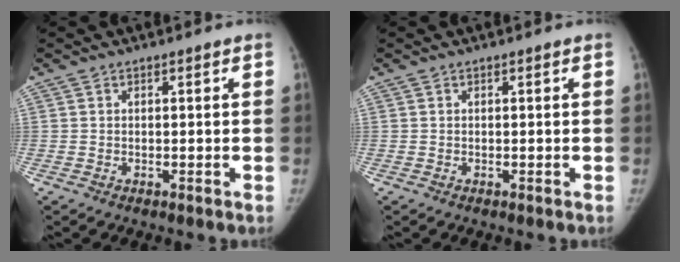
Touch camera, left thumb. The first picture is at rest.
{"total": 0.0}